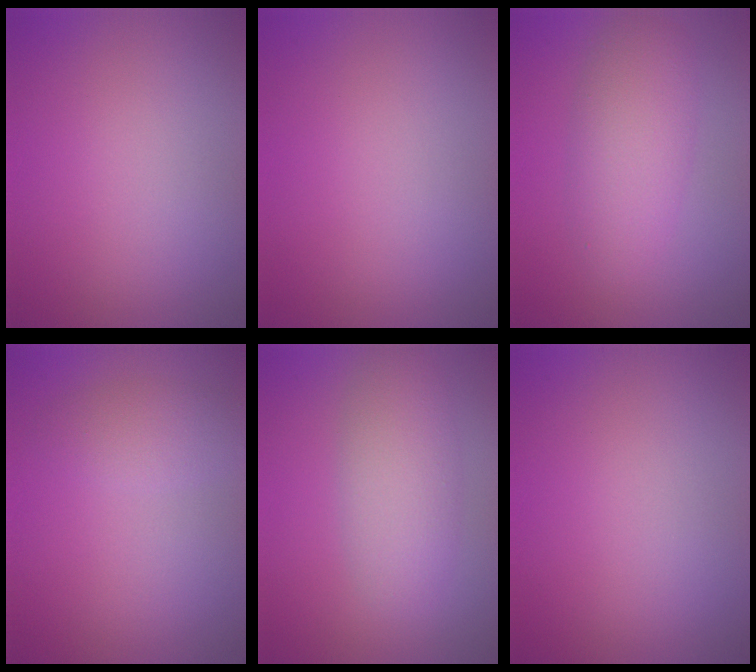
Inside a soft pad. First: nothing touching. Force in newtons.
{"total": 0.0}
{"total": 3.9, "press": 3.9, "slide": 0.1}
{"total": 2.0, "press": 2.0, "slide": 0.0}
{"total": 3.8, "press": 3.8, "slide": 0.1}
{"total": 0.0}